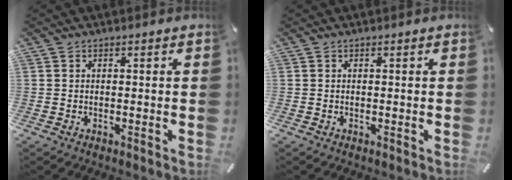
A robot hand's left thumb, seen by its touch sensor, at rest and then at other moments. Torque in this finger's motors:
{"motor_torque": [-0.26, -0.09, 0.04, 0.16, 0.05]}